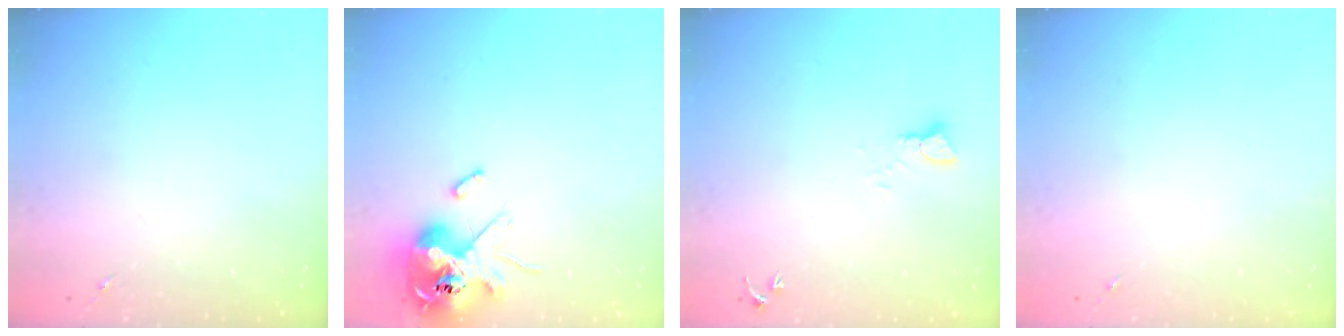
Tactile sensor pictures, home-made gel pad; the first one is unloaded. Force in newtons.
{"total": 13.8, "press": 13.6, "slide": 2.2}
{"total": 2.4, "press": 2.4, "slide": 0.2}
{"total": 0.0}